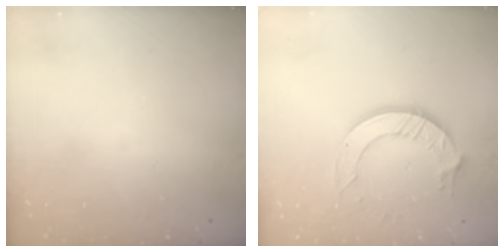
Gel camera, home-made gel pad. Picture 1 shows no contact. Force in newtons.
{"total": 11.8, "press": 11.8, "slide": 1.1}